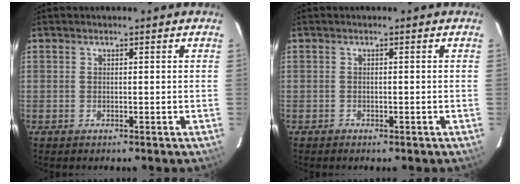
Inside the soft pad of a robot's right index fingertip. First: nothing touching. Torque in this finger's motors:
{"motor_torque": [-0.05, -0.03, 0.01, 0.00]}